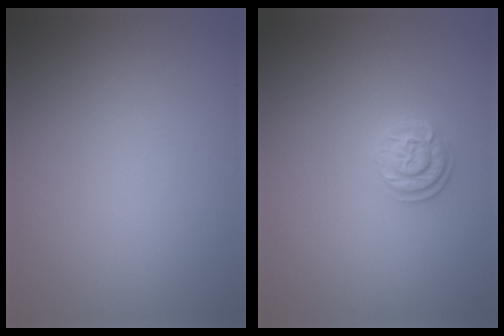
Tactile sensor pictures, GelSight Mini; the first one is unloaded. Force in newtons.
{"total": 2.1, "press": 1.8, "slide": 1.2}